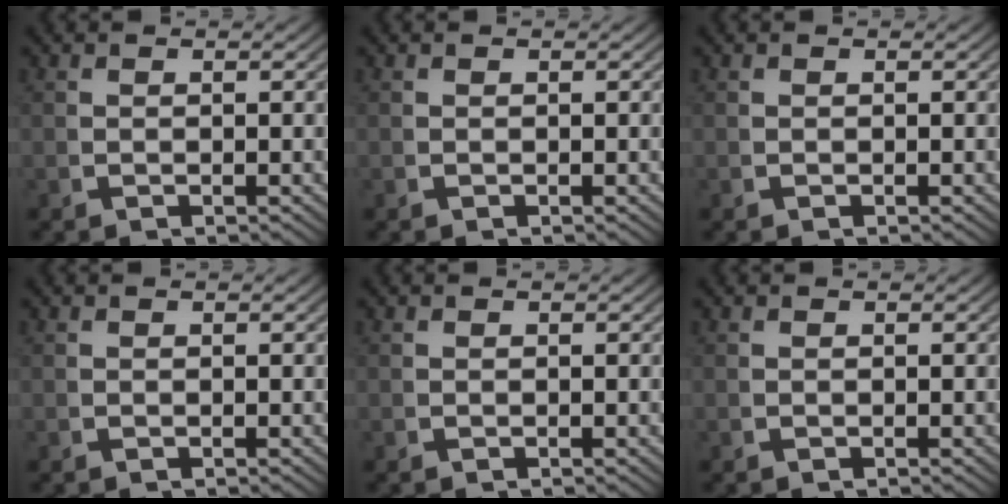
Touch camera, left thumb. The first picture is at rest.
{"total": 0.0}
{"total": 0.0}
{"total": 0.0}
{"total": 0.0}
{"total": 0.0}